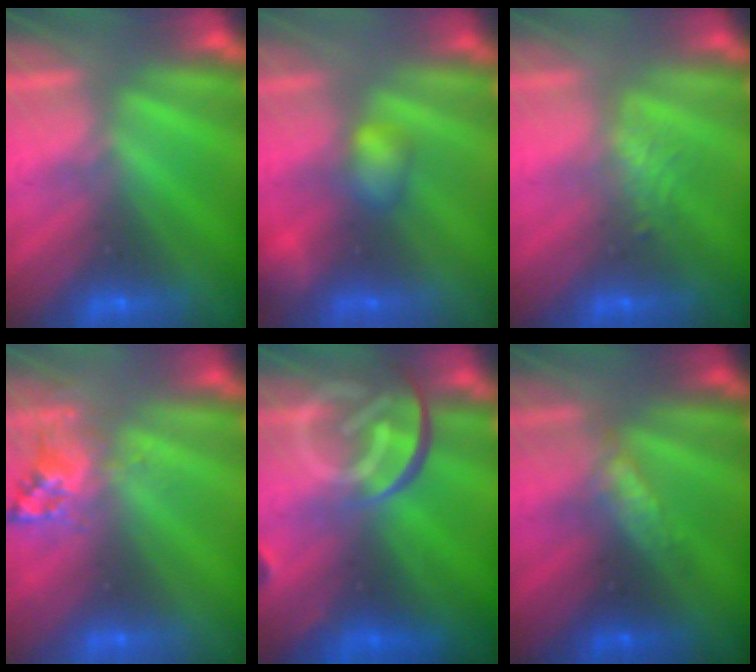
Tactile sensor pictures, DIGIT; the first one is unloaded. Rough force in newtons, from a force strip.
{"total": 2.9}
{"total": 2.4}
{"total": 2.5}
{"total": 8.5}
{"total": 2.9}